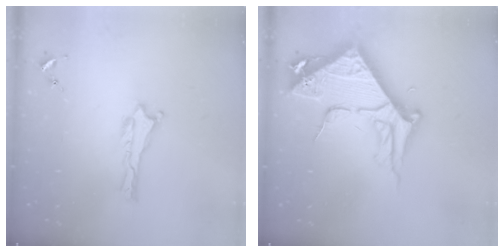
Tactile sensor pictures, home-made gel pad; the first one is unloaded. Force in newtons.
{"total": 10.4, "press": 10.3, "slide": 1.2}